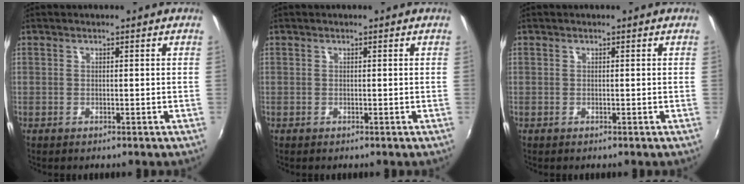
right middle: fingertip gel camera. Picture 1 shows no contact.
{"total": 0.0}
{"total": 0.0}